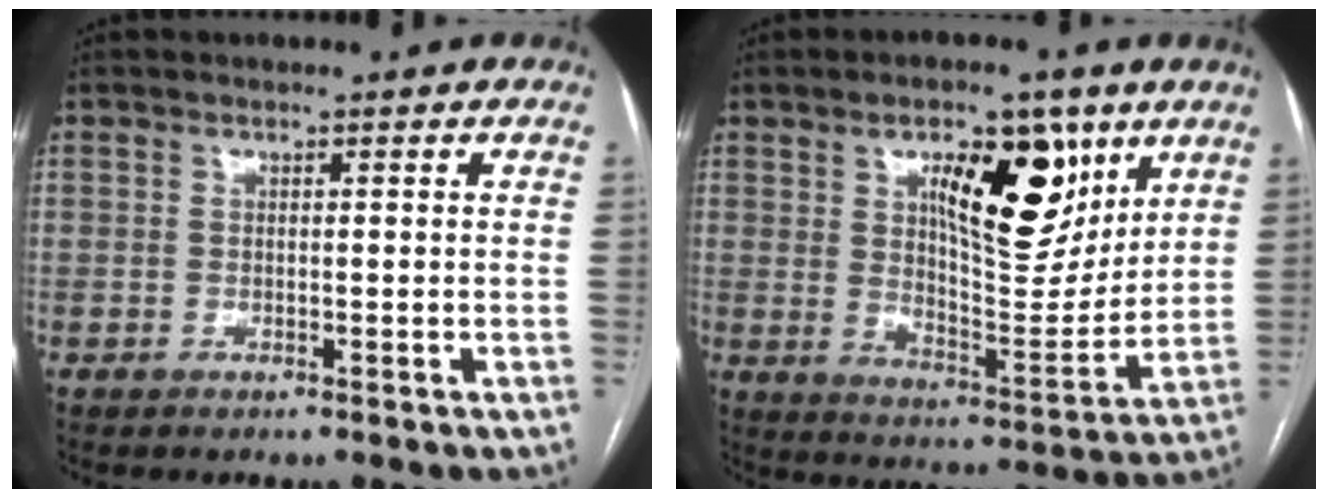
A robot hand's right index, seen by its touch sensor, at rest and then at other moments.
{"total": 14.7, "force": [6.9, 5.3, 11.8], "torque": [-0.175, 0.000, 0.117]}